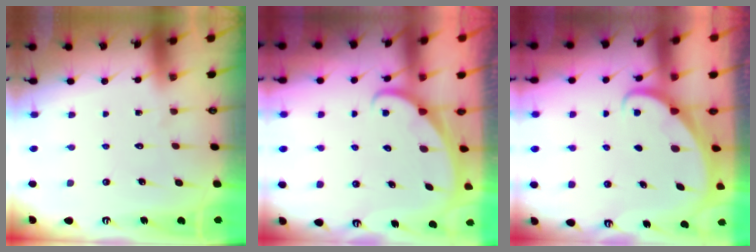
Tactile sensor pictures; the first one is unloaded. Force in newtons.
{"total": 1.9, "press": 1.9, "slide": 0.0}
{"total": 1.7, "press": 1.7, "slide": 0.1}